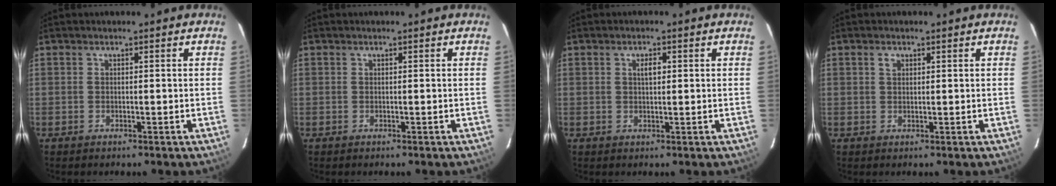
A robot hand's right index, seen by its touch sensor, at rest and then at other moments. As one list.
[{"total": 0.0}, {"total": 2.0, "force": [0.6, 0.9, 1.6], "torque": [-0.027, 0.005, 0.010]}, {"total": 1.4, "force": [0.7, 1.0, 0.7], "torque": [-0.014, 0.005, 0.012]}]